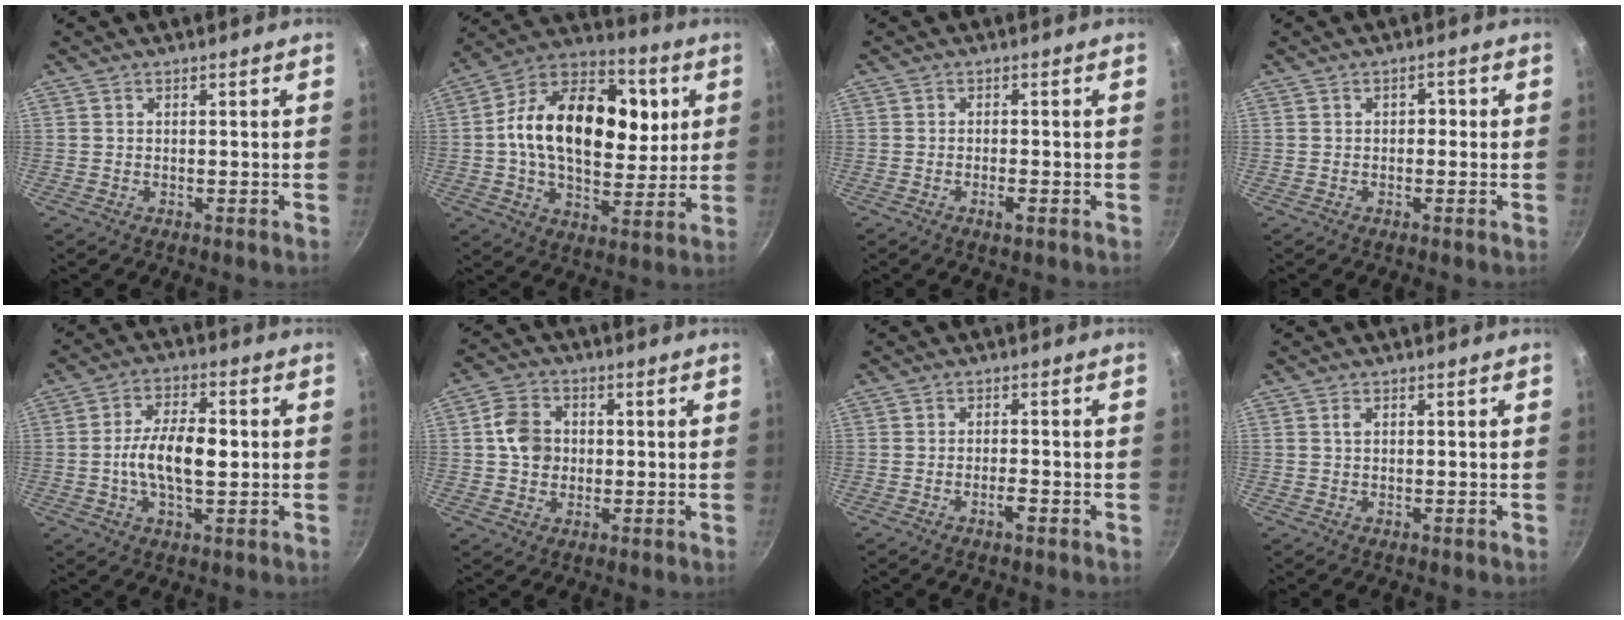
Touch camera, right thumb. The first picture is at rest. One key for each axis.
{"total": 24.7, "fx": 4.3, "fy": 16.0, "fz": 18.3, "tx": -0.266, "ty": 0.011, "tz": 0.050}
{"total": 1.9, "fx": -0.9, "fy": 0.5, "fz": 1.6, "tx": -0.033, "ty": 0.005, "tz": -0.017}
{"total": 1.9, "fx": 0.0, "fy": 1.4, "fz": 1.3, "tx": -0.005, "ty": 0.009, "tz": -0.003}
{"total": 10.5, "fx": -0.3, "fy": 5.0, "fz": 9.2, "tx": -0.156, "ty": 0.018, "tz": -0.014}
{"total": 7.1, "fx": 0.4, "fy": 6.0, "fz": 3.9, "tx": -0.050, "ty": 0.012, "tz": -0.001}
{"total": 2.3, "fx": -1.2, "fy": 0.5, "fz": 1.9, "tx": -0.035, "ty": 0.011, "tz": -0.023}
{"total": 1.1, "fx": 0.4, "fy": 0.7, "fz": 0.7, "tx": -0.011, "ty": 0.001, "tz": 0.005}